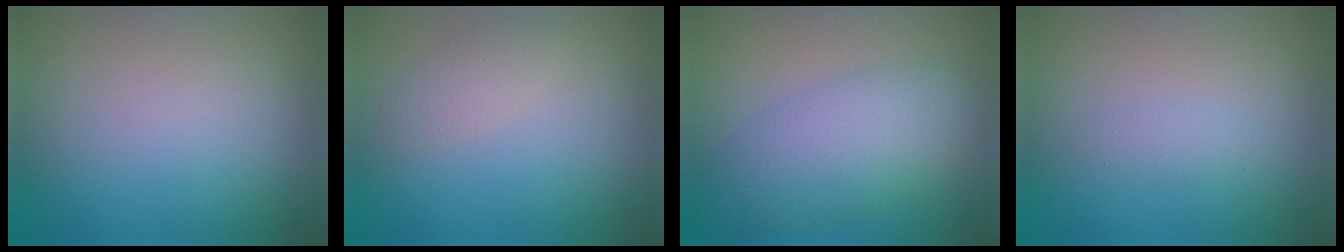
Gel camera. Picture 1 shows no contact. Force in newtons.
{"total": 1.6, "press": 1.6, "slide": 0.0}
{"total": 6.1, "press": 6.1, "slide": 0.0}
{"total": 0.9, "press": 0.9, "slide": 0.0}